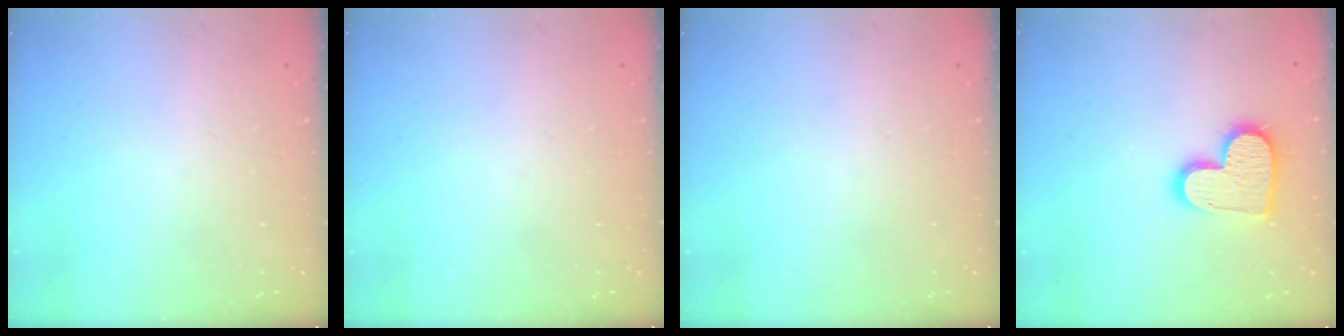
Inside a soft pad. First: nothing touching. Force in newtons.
{"total": 0.0}
{"total": 0.0}
{"total": 13.8, "press": 13.7, "slide": 1.1}